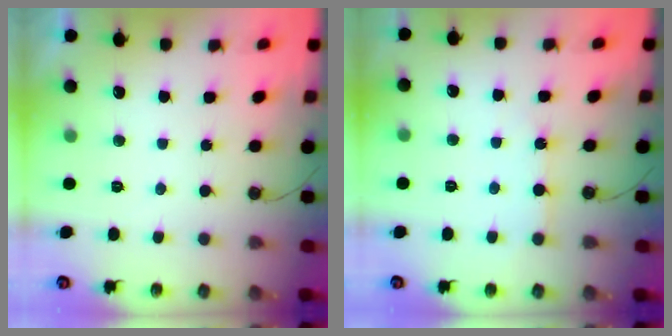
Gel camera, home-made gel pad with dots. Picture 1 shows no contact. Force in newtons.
{"total": 3.9, "press": 3.8, "slide": 0.6}